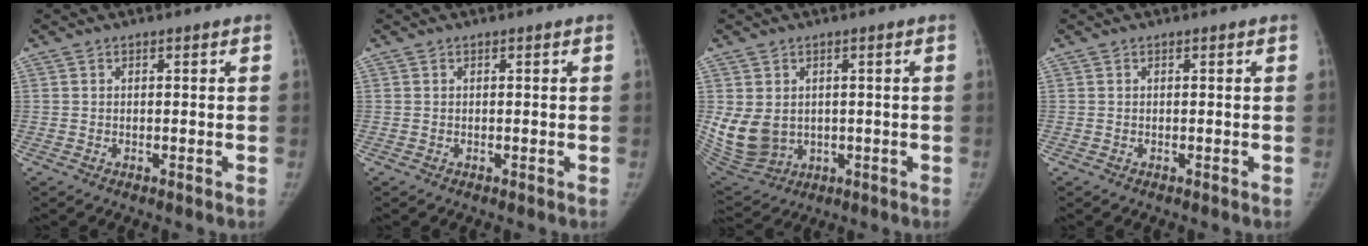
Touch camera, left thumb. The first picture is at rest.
{"total": 0.0}
{"total": 10.1, "force": [0.2, 8.2, 5.8], "torque": [-0.104, -0.012, 0.032]}
{"total": 0.0}